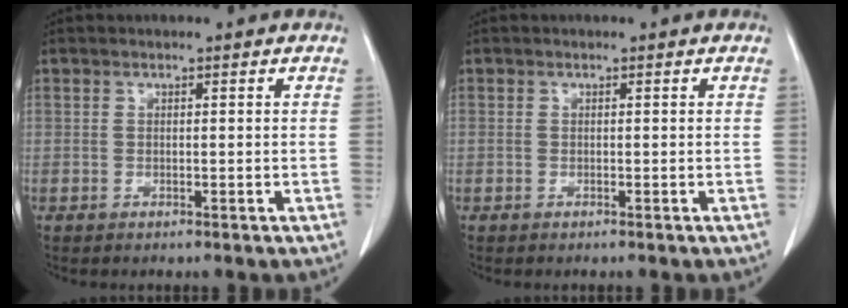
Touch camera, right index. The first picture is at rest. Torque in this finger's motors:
{"motor_torque": [0.27, 0.07, 0.19, 0.06]}